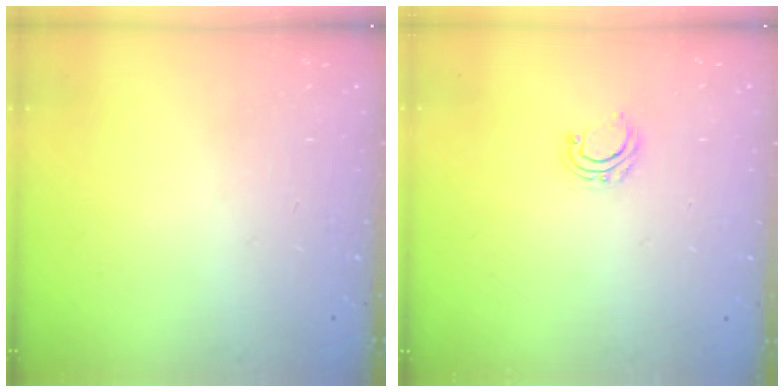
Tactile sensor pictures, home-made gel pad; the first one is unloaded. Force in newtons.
{"total": 4.1, "press": 4.0, "slide": 0.6}